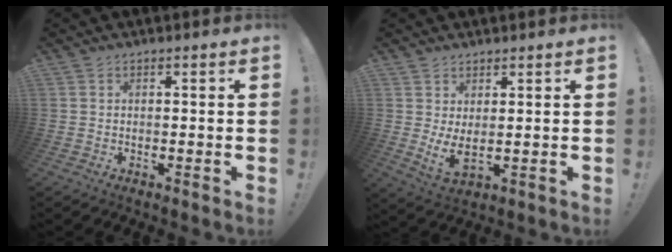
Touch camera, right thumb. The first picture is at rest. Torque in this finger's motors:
{"motor_torque": [0.58, 0.65, 0.36, -0.29, 0.04]}